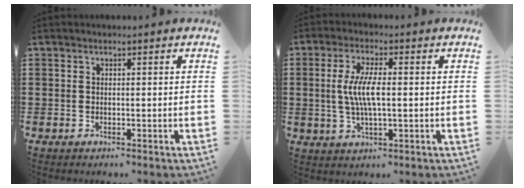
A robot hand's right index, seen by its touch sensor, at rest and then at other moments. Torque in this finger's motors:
{"motor_torque": [1.39, -0.43, 0.67, 0.21]}